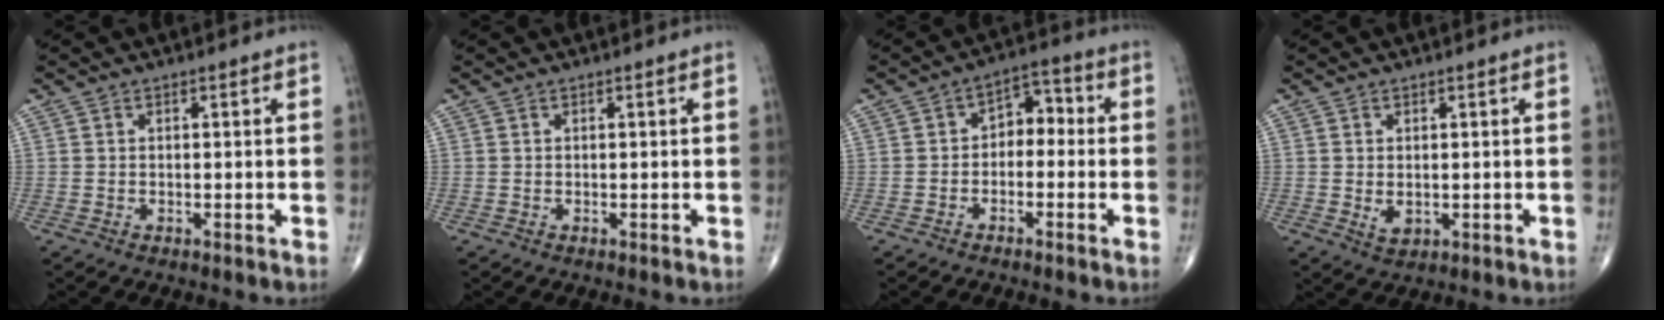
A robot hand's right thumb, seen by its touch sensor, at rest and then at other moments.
{"total": 0.0}
{"total": 5.4, "force": [-0.9, 3.8, 3.7], "torque": [-0.029, 0.034, -0.030]}
{"total": 2.6, "force": [-0.1, 1.7, 2.0], "torque": [-0.028, -0.007, 0.006]}